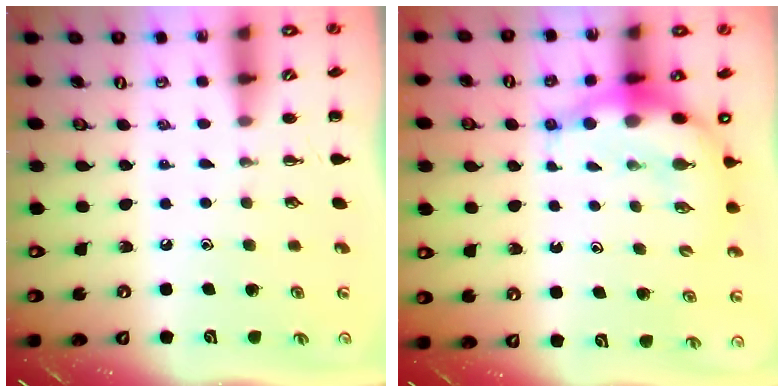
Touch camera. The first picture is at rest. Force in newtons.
{"total": 9.0, "press": 8.8, "slide": 2.2}